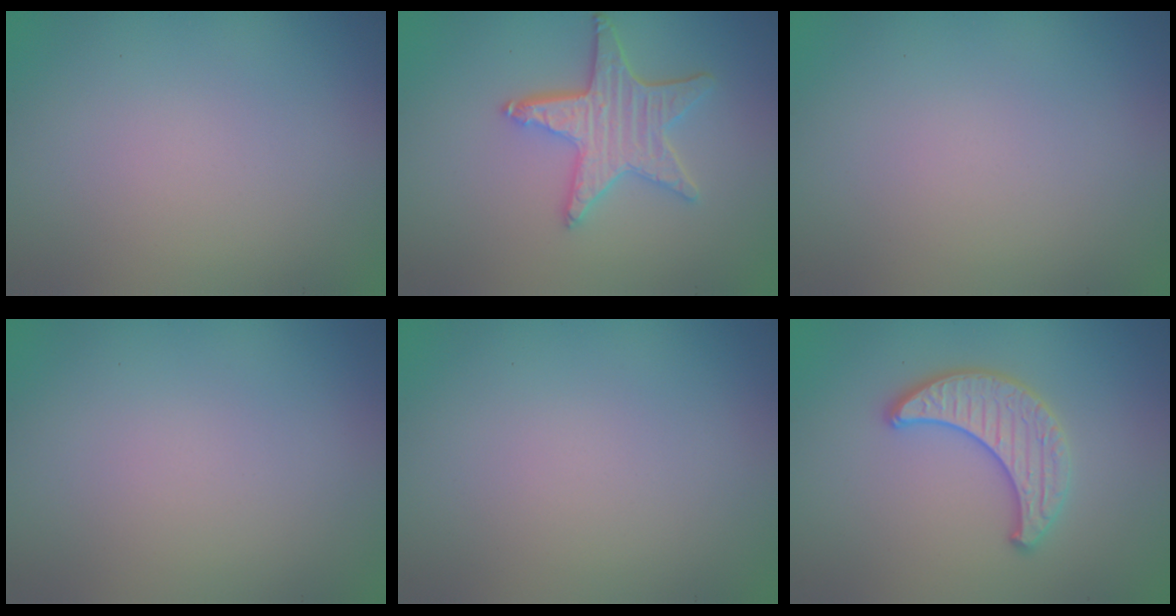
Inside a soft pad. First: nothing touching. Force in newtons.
{"total": 4.1, "press": 3.6, "slide": 2.0}
{"total": 0.0}
{"total": 0.0}
{"total": 0.0}
{"total": 3.3, "press": 3.3, "slide": 0.3}